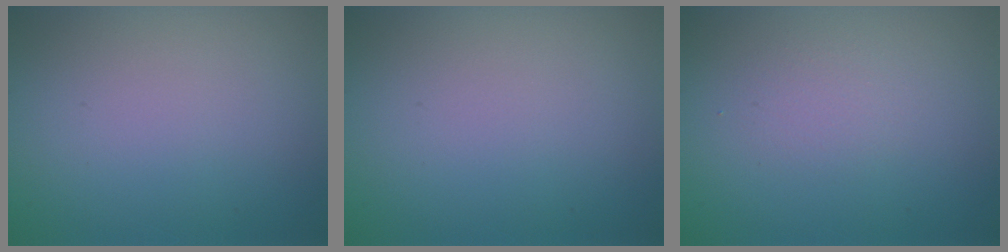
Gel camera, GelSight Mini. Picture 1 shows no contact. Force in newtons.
{"total": 0.0}
{"total": 1.3, "press": 1.3, "slide": 0.0}